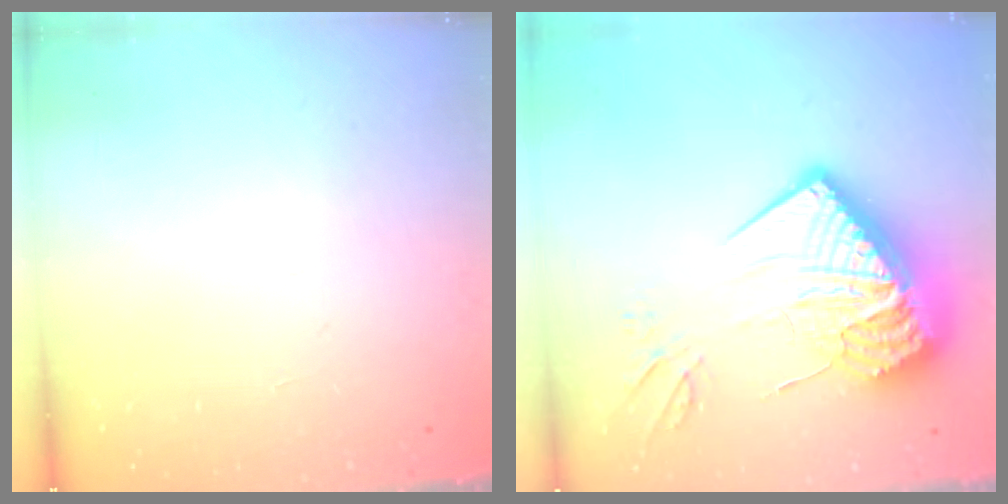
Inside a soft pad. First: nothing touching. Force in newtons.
{"total": 23.9, "press": 23.8, "slide": 2.2}